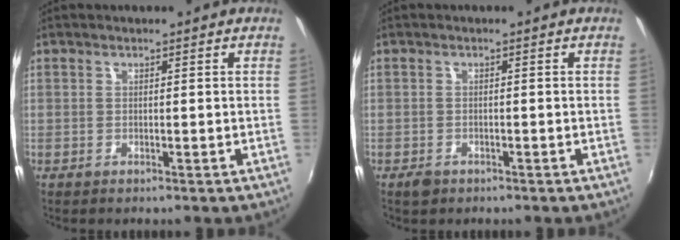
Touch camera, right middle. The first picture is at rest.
{"total": 1.9, "force": [-1.3, 1.2, 0.6], "torque": [-0.015, -0.003, -0.021]}